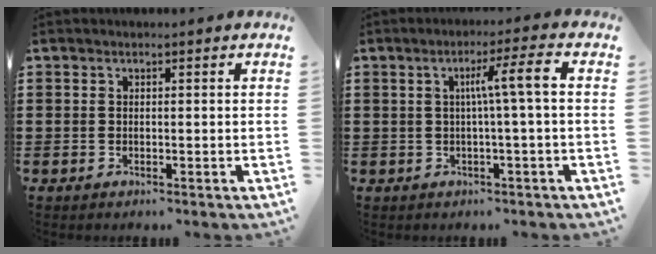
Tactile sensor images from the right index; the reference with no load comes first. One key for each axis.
{"total": 5.5, "fx": 0.1, "fy": -0.2, "fz": 5.5, "tx": -0.103, "ty": -0.001, "tz": -0.005}